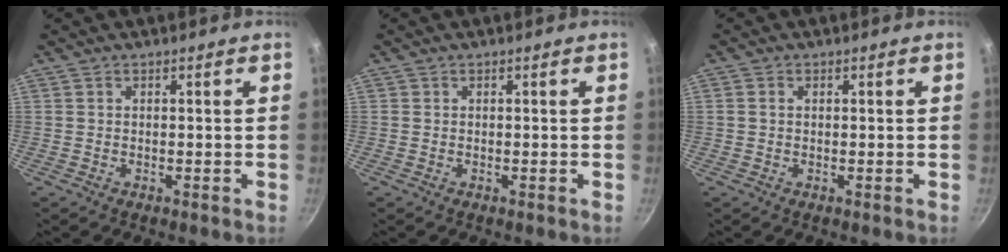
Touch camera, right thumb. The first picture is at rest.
{"total": 0.0}
{"total": 1.1, "force": [0.1, 0.8, 0.6], "torque": [-0.011, 0.004, 0.001]}